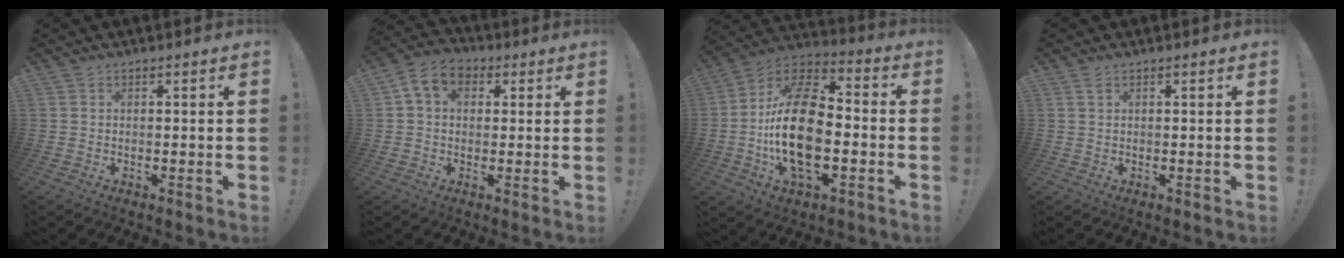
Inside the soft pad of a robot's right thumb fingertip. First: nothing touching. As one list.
[{"total": 8.6, "force": [2.7, 6.3, 5.3], "torque": [-0.087, 0.005, 0.055]}, {"total": 23.0, "force": [-3.1, 12.3, 19.1], "torque": [-0.359, 0.015, -0.049]}, {"total": 1.5, "force": [0.9, 0.5, 1.1], "torque": [-0.022, 0.000, 0.016]}]